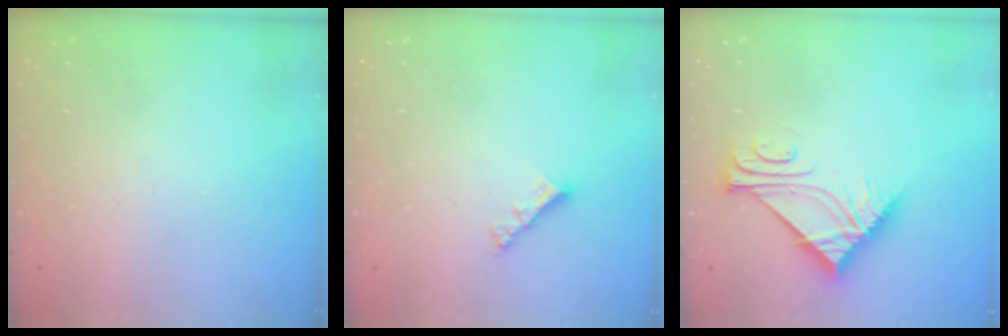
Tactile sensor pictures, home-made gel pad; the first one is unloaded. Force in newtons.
{"total": 3.5, "press": 3.5, "slide": 0.2}
{"total": 9.3, "press": 9.3, "slide": 0.5}